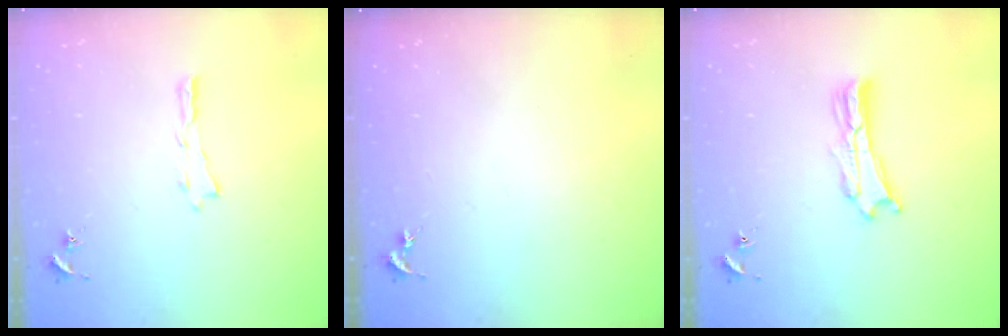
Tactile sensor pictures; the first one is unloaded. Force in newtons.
{"total": 0.0}
{"total": 1.8, "press": 1.8, "slide": 0.3}